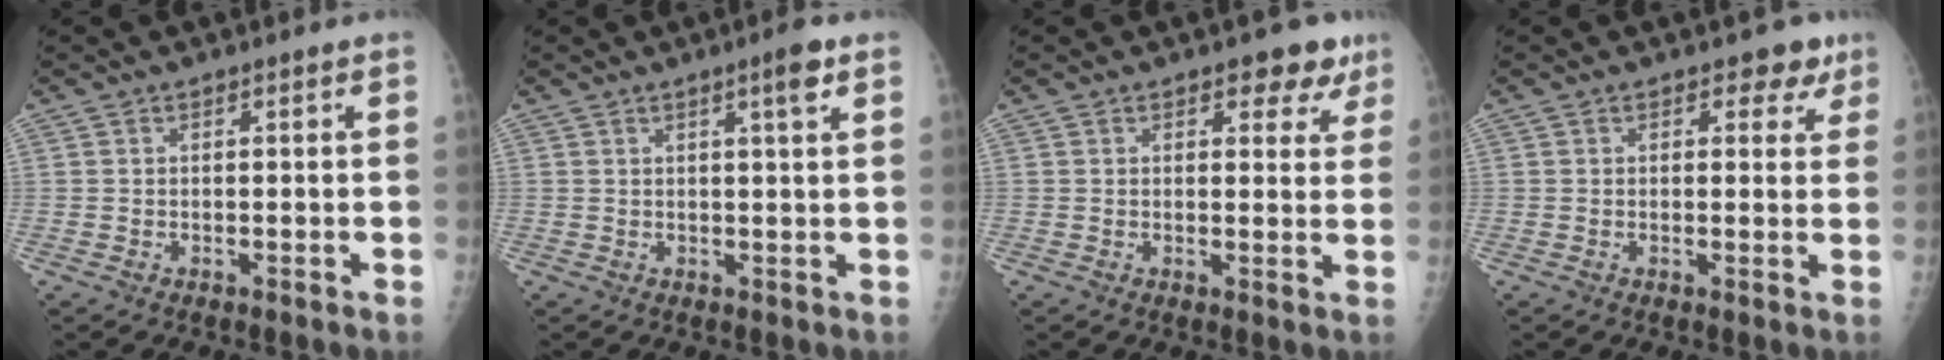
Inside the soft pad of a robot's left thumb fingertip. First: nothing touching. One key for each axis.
{"total": 3.1, "fx": 1.7, "fy": 0.2, "fz": 2.6, "tx": -0.040, "ty": -0.008, "tz": 0.025}
{"total": 5.5, "fx": 3.5, "fy": 3.2, "fz": 2.8, "tx": 0.006, "ty": -0.012, "tz": 0.038}
{"total": 3.6, "fx": 2.2, "fy": 2.4, "fz": 1.5, "tx": 0.015, "ty": -0.007, "tz": 0.020}